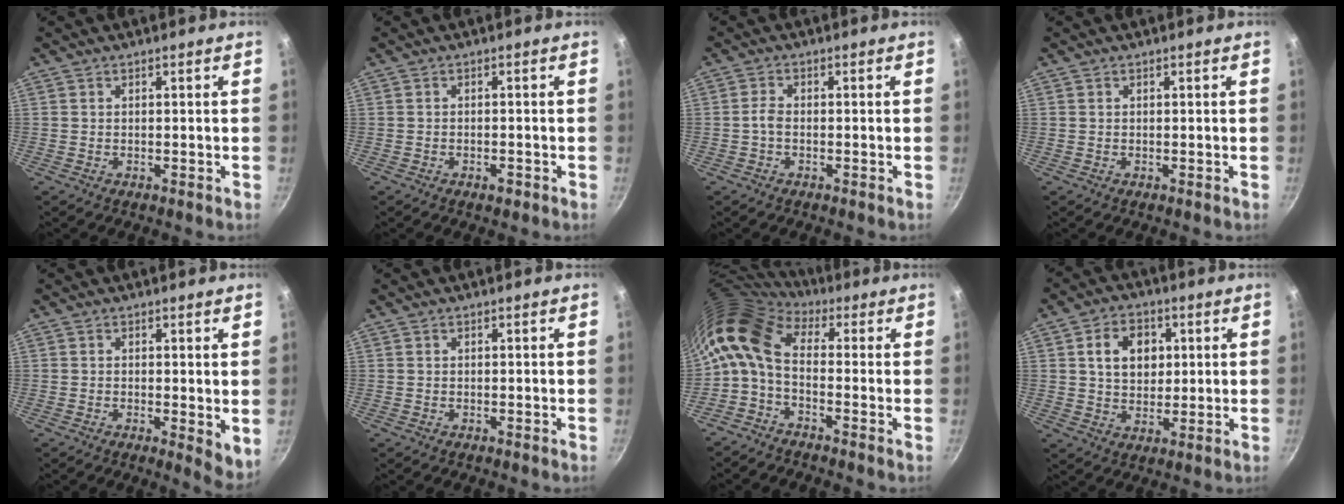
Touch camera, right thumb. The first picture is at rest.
{"total": 1.6, "force": [-1.0, 0.8, 1.0], "torque": [-0.018, 0.007, -0.012]}
{"total": 1.8, "force": [-0.7, 0.9, 1.4], "torque": [-0.035, 0.011, -0.019]}
{"total": 0.0}
{"total": 4.7, "force": [0.3, 1.9, 4.3], "torque": [-0.052, -0.015, 0.004]}
{"total": 0.0}
{"total": 11.0, "force": [0.2, 6.3, 9.0], "torque": [-0.182, 0.022, -0.016]}
{"total": 8.9, "force": [2.1, 6.7, 5.5], "torque": [-0.064, 0.002, 0.034]}